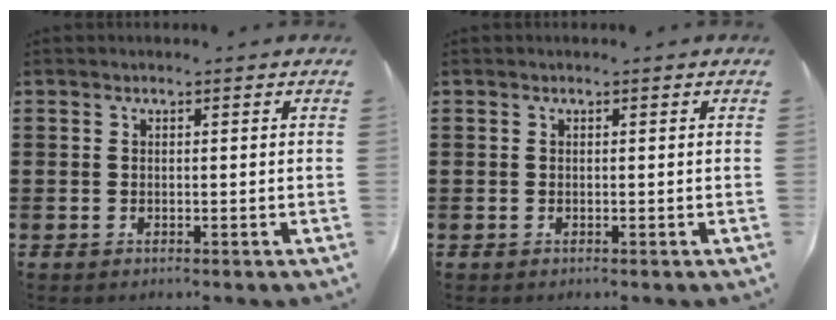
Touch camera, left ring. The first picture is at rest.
{"total": 0.0}